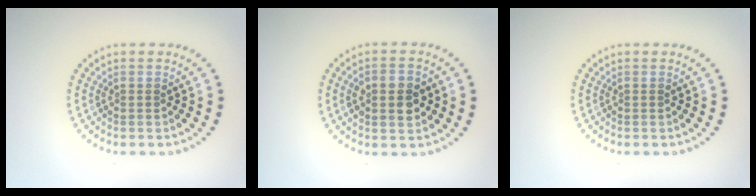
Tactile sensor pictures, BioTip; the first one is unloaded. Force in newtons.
{"total": 3.8, "press": 3.8, "slide": 0.4}
{"total": 0.0}